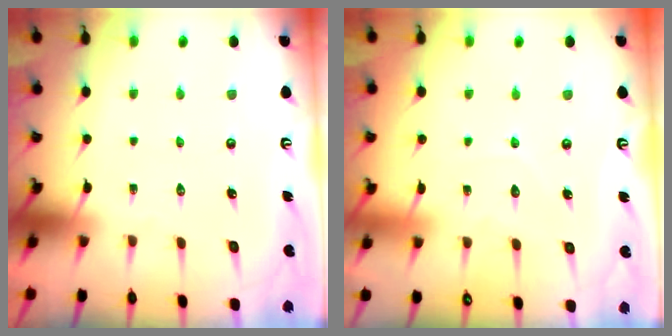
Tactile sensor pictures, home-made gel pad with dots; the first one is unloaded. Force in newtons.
{"total": 4.1, "press": 4.1, "slide": 0.4}